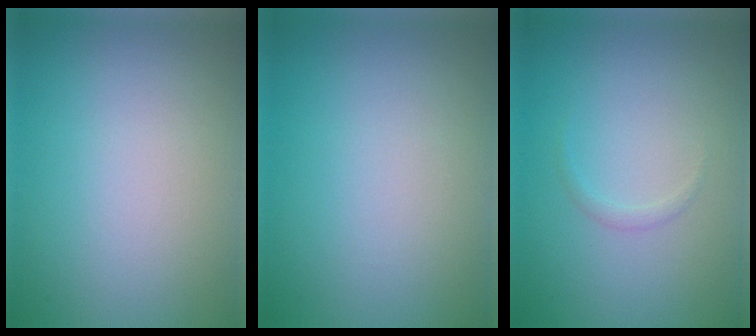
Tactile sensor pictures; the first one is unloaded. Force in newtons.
{"total": 0.0}
{"total": 0.6, "press": 0.6, "slide": 0.1}